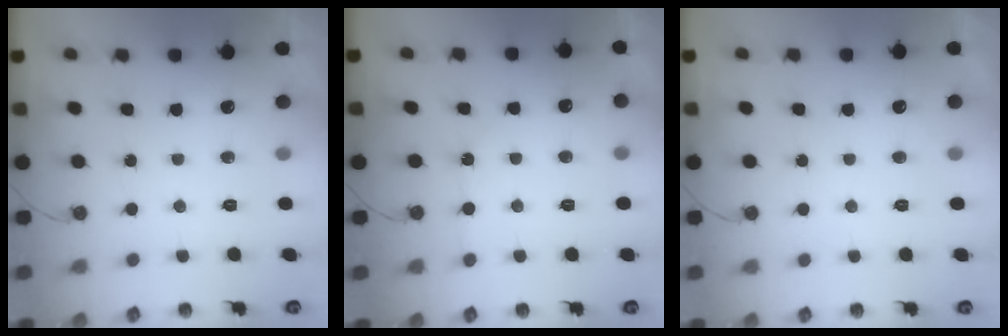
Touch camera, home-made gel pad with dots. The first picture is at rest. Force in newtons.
{"total": 3.3, "press": 3.3, "slide": 0.4}
{"total": 0.0}